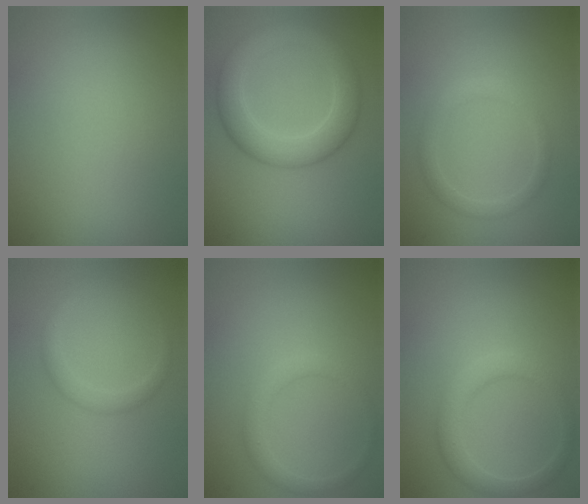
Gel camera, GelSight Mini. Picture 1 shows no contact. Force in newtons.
{"total": 5.2, "press": 5.2, "slide": 0.2}
{"total": 1.6, "press": 1.6, "slide": 0.0}
{"total": 1.5, "press": 1.5, "slide": 0.1}
{"total": 1.7, "press": 1.7, "slide": 0.1}
{"total": 2.5, "press": 2.5, "slide": 0.0}